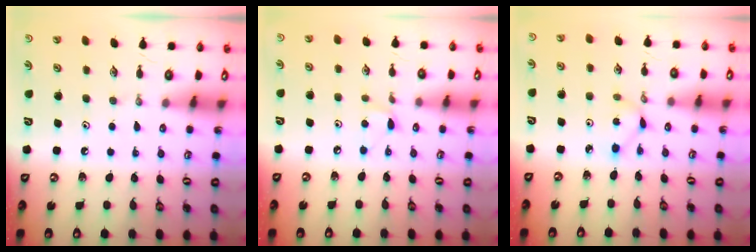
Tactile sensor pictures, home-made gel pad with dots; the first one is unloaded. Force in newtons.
{"total": 4.5, "press": 4.5, "slide": 0.6}
{"total": 2.8, "press": 2.8, "slide": 0.3}